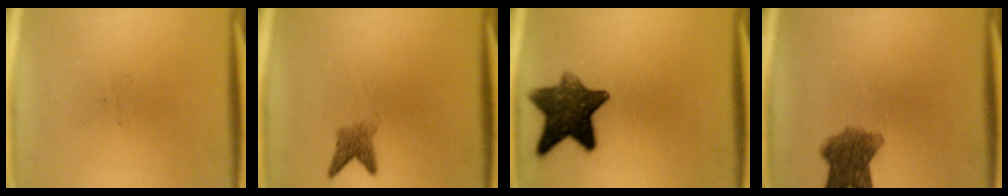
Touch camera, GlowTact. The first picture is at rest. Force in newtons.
{"total": 2.4}
{"total": 10.8}
{"total": 7.0}